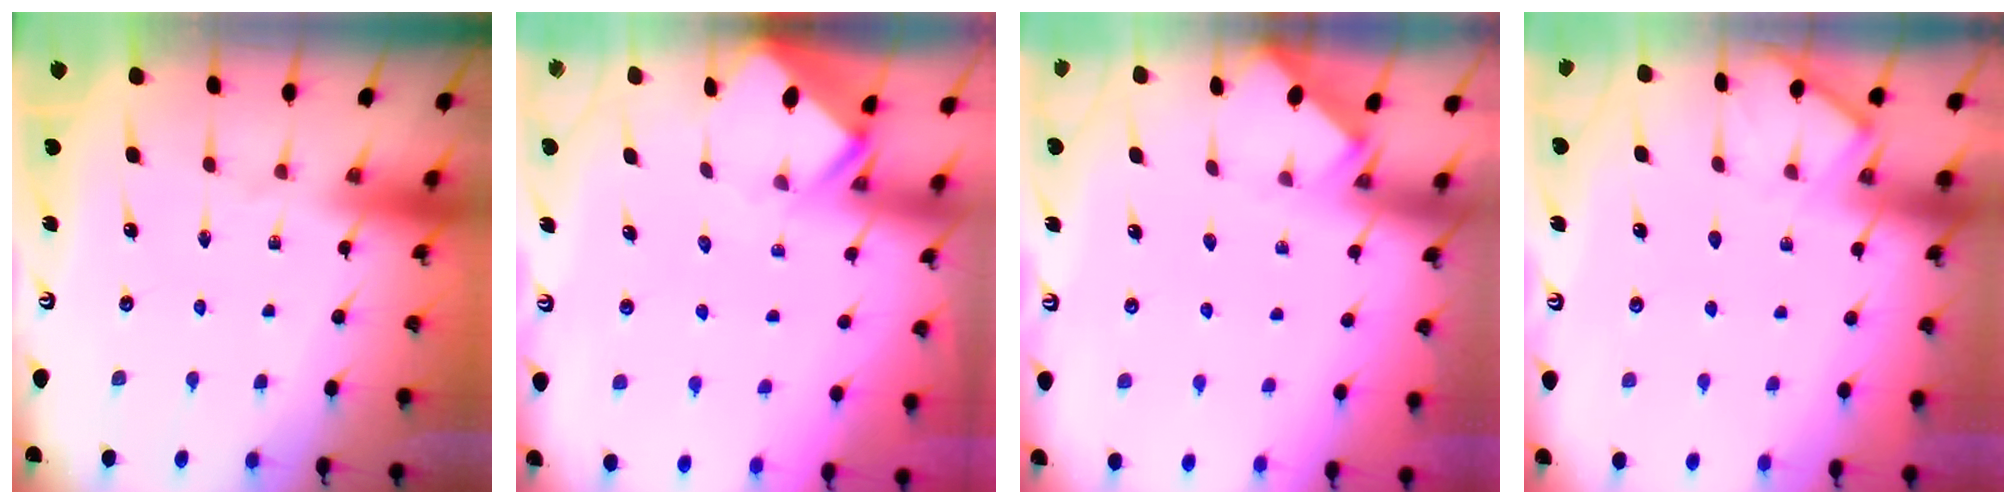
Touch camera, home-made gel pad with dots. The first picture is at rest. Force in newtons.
{"total": 2.9, "press": 2.9, "slide": 0.2}
{"total": 1.7, "press": 1.7, "slide": 0.2}
{"total": 4.7, "press": 4.7, "slide": 0.6}